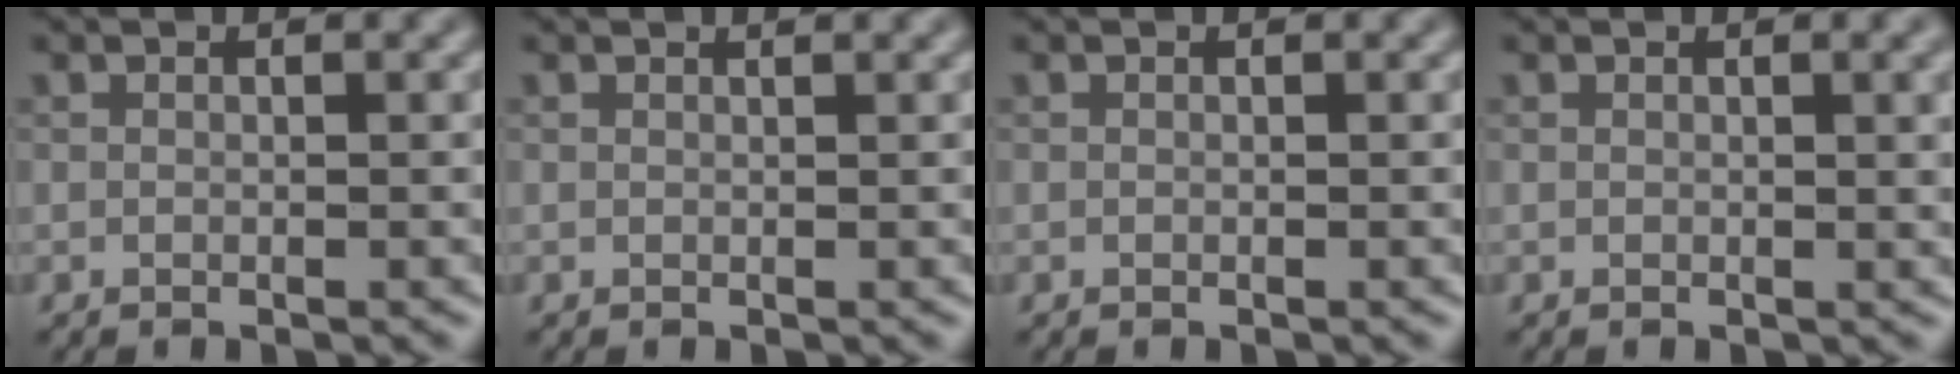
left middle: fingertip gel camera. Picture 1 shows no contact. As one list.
[{"total": 0.9, "force": [0.8, 0.2, 0.4], "torque": [-0.004, 0.000, 0.007]}, {"total": 0.0}, {"total": 2.7, "force": [0.8, 0.9, 2.4], "torque": [-0.022, 0.006, 0.008]}]